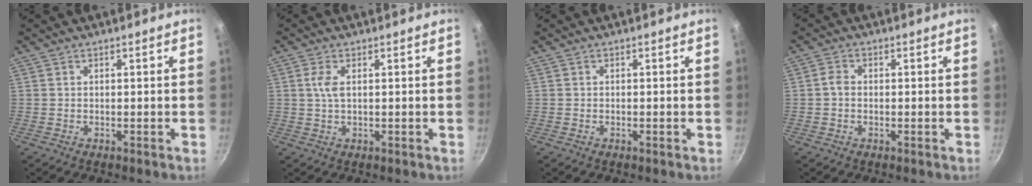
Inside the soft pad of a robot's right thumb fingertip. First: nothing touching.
{"total": 2.8, "force": [0.7, 1.2, 2.4], "torque": [-0.054, 0.002, 0.014]}
{"total": 0.7, "force": [-0.3, 0.1, 0.6], "torque": [-0.020, 0.003, -0.011]}
{"total": 2.1, "force": [-0.1, 1.7, 1.3], "torque": [-0.024, 0.009, -0.007]}